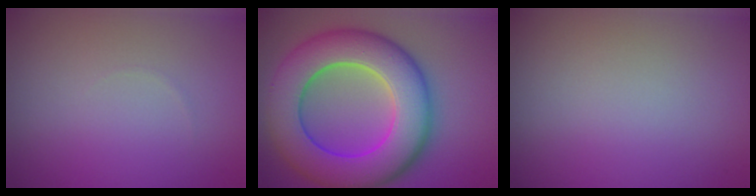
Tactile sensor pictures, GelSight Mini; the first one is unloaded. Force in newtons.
{"total": 11.9, "press": 11.9, "slide": 0.1}
{"total": 0.0}